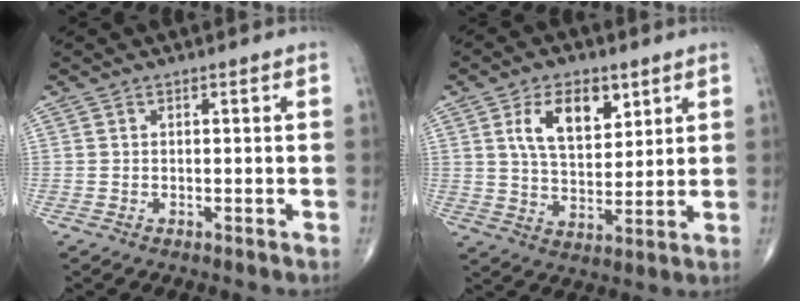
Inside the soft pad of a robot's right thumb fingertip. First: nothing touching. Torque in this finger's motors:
{"motor_torque": [-0.02, 0.35, 0.83, 0.30, 0.28]}